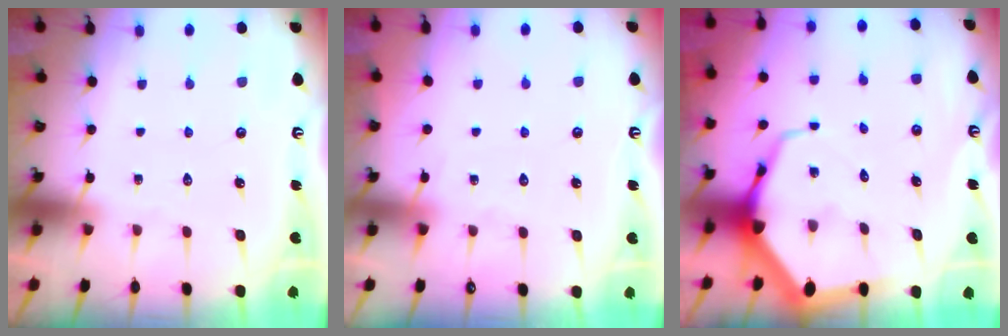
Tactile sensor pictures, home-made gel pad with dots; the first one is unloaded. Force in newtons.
{"total": 3.5, "press": 3.5, "slide": 0.5}
{"total": 8.8, "press": 8.7, "slide": 0.9}